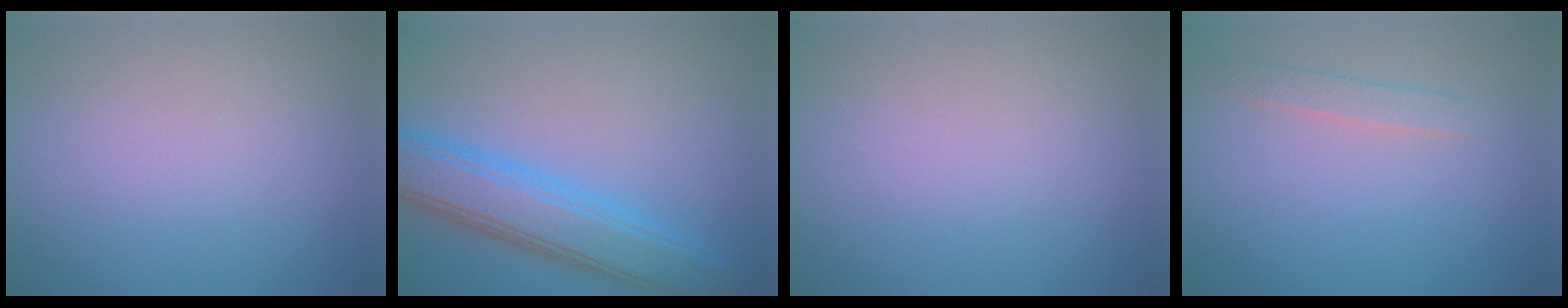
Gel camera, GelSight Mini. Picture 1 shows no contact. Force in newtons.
{"total": 6.6, "press": 6.6, "slide": 0.2}
{"total": 0.0}
{"total": 1.3, "press": 1.3, "slide": 0.1}